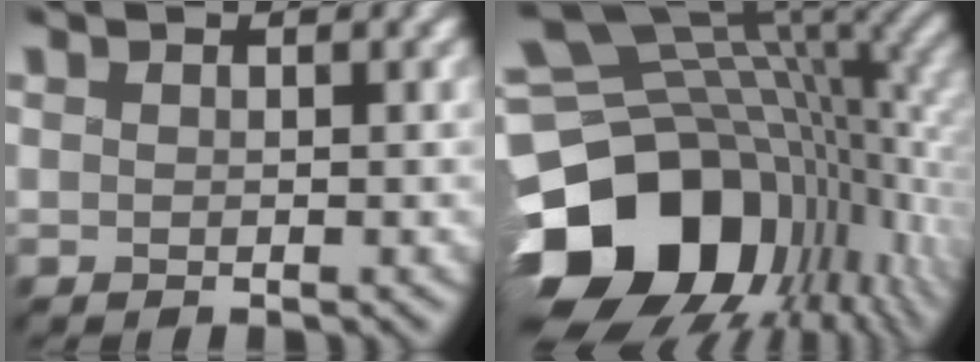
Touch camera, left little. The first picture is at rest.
{"total": 18.9, "force": [-5.5, 14.0, 11.5], "torque": [-0.235, -0.016, -0.070]}